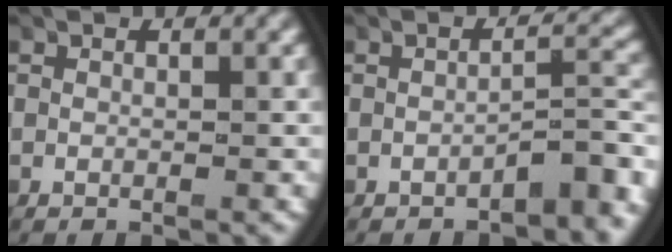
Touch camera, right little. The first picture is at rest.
{"total": 3.5, "force": [-2.3, 0.8, 2.6], "torque": [-0.024, 0.005, -0.032]}